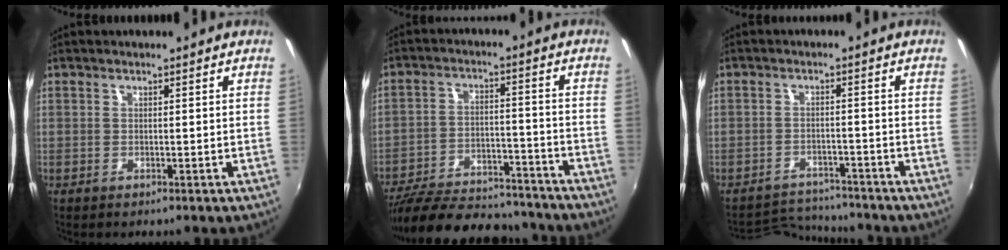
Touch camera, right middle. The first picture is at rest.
{"total": 22.6, "force": [-19.5, 6.8, 9.2], "torque": [-0.187, -0.012, -0.279]}
{"total": 7.5, "force": [-7.4, 1.5, 0.5], "torque": [-0.028, 0.013, -0.116]}